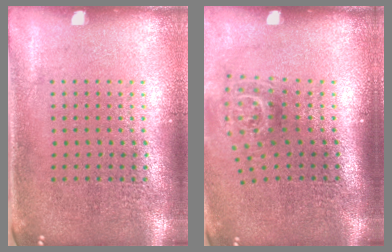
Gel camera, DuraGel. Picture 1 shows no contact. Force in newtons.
{"total": 1.8, "press": 1.2, "slide": 1.3}